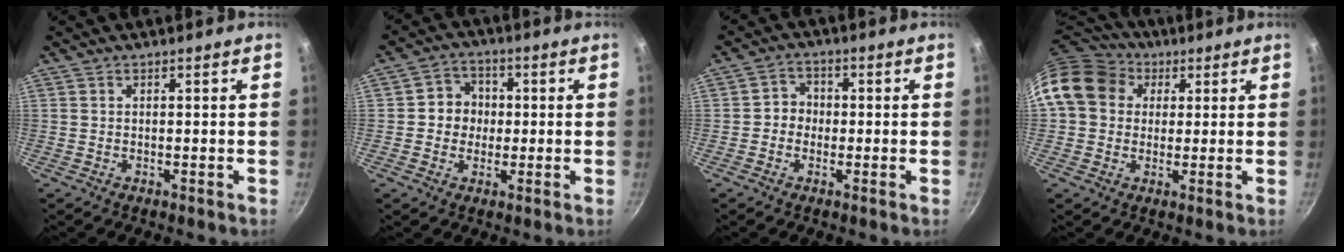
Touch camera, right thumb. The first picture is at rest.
{"total": 6.2, "force": [0.1, 5.8, 2.2], "torque": [0.003, 0.009, -0.009]}
{"total": 3.9, "force": [-0.5, 3.6, 1.4], "torque": [0.006, 0.012, -0.016]}
{"total": 14.2, "force": [4.1, 11.7, 6.9], "torque": [-0.107, 0.024, 0.060]}